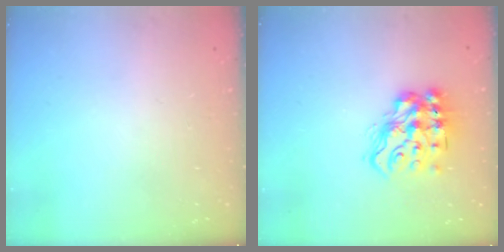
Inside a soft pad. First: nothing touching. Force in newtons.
{"total": 14.9, "press": 14.8, "slide": 1.2}